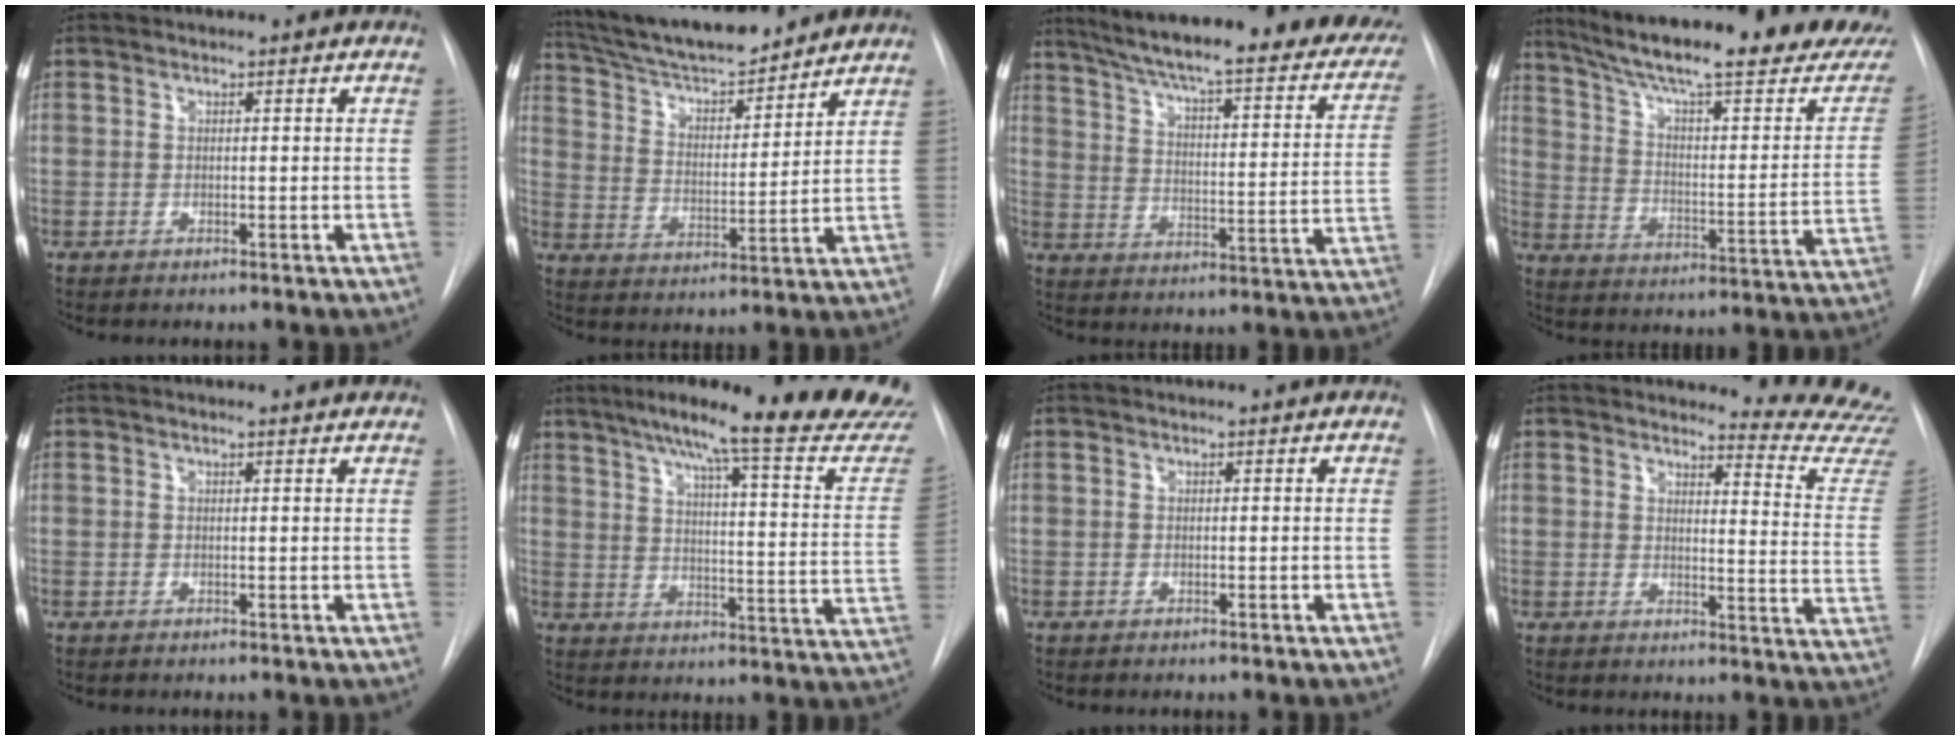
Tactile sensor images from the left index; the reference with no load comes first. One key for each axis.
{"total": 16.8, "fx": 15.3, "fy": 2.4, "fz": 6.6, "tx": -0.117, "ty": 0.011, "tz": 0.255}
{"total": 32.7, "fx": 26.6, "fy": 5.9, "fz": 18.1, "tx": -0.243, "ty": -0.044, "tz": 0.333}
{"total": 30.4, "fx": 25.8, "fy": 3.4, "fz": 15.7, "tx": -0.242, "ty": -0.069, "tz": 0.341}
{"total": 2.6, "fx": 2.5, "fy": 0.1, "fz": 0.5, "tx": -0.012, "ty": 0.007, "tz": 0.021}
{"total": 27.4, "fx": 24.2, "fy": -0.2, "fz": 12.7, "tx": -0.187, "ty": -0.091, "tz": 0.300}
{"total": 0.0}
{"total": 14.7, "fx": 14.7, "fy": -0.3, "fz": 1.0, "tx": 0.010, "ty": -0.150, "tz": 0.133}